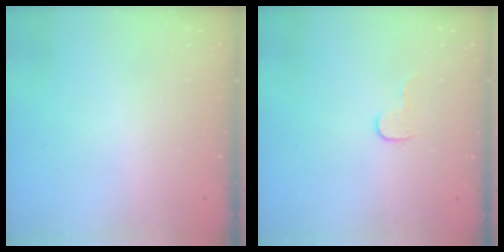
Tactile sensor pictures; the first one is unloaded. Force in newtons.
{"total": 5.0, "press": 4.9, "slide": 0.5}